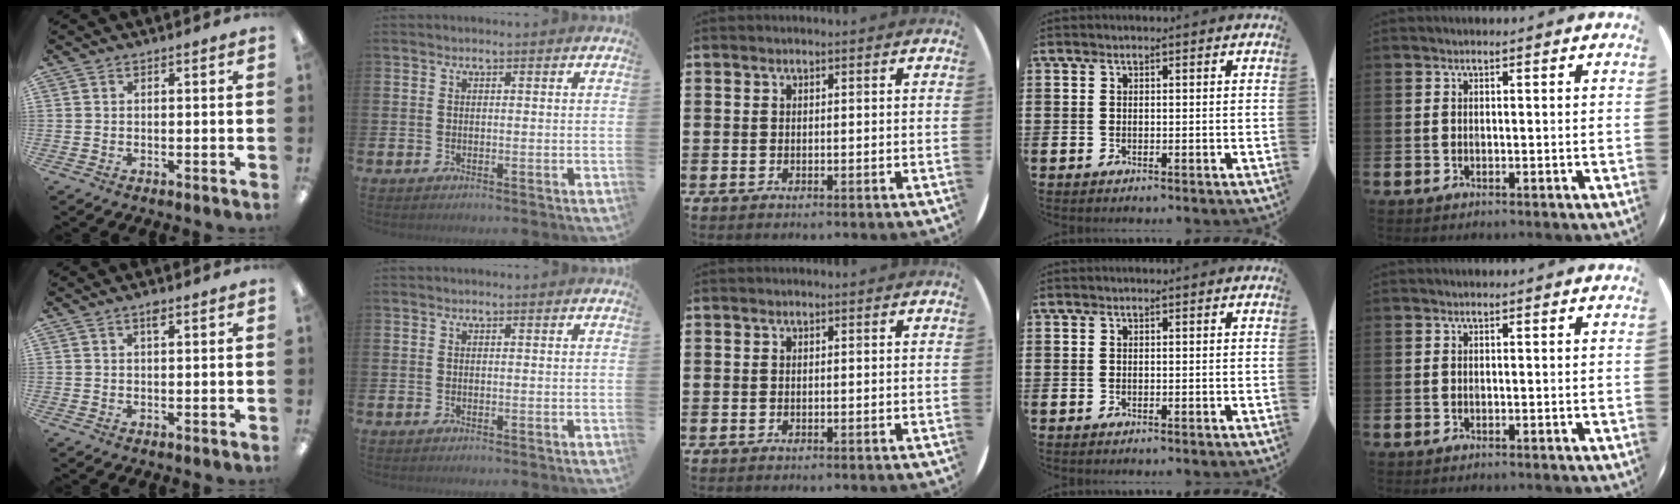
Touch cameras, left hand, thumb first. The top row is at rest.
{"thumb": {"total": 1.8, "force": [1.2, 0.6, 1.2], "torque": [-0.021, -0.001, 0.019]}}